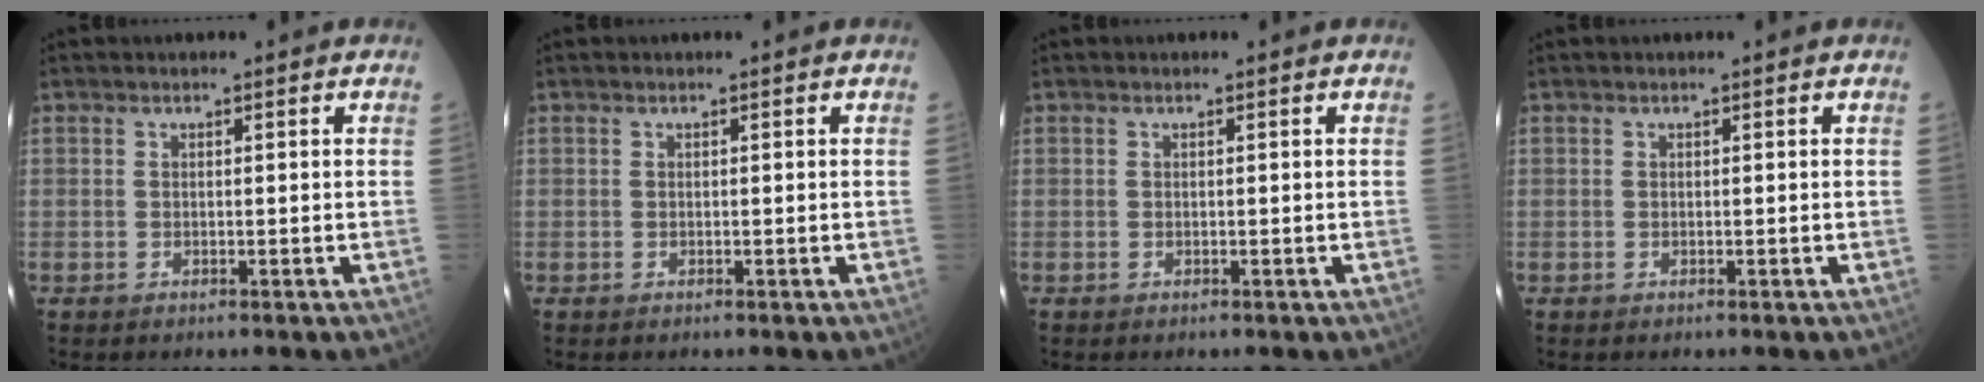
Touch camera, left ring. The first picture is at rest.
{"total": 0.0}
{"total": 0.0}
{"total": 0.0}